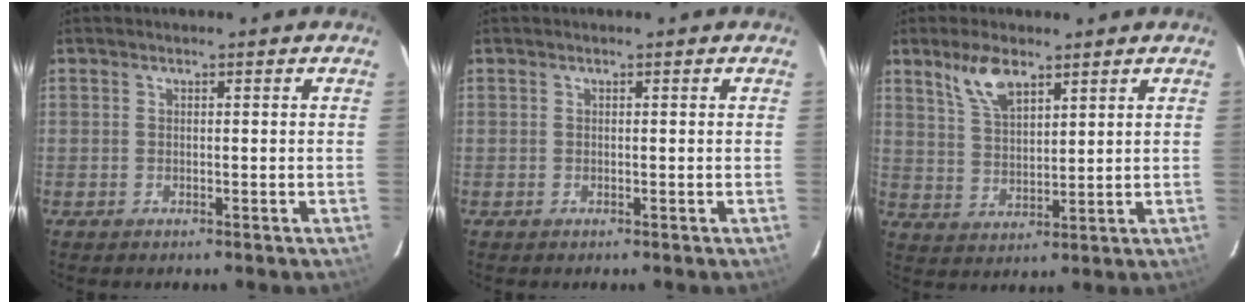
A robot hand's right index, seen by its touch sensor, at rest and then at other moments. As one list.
[{"total": 0.0}, {"total": 7.5, "force": [4.9, 3.1, 4.7], "torque": [-0.088, 0.009, 0.102]}]